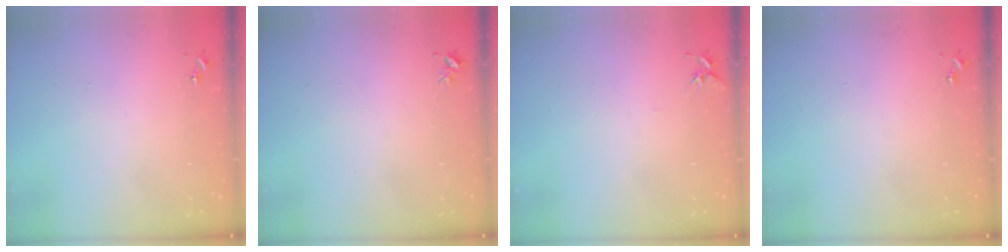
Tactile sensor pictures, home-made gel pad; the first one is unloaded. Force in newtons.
{"total": 3.1, "press": 3.0, "slide": 0.3}
{"total": 4.9, "press": 4.8, "slide": 0.5}
{"total": 0.0}